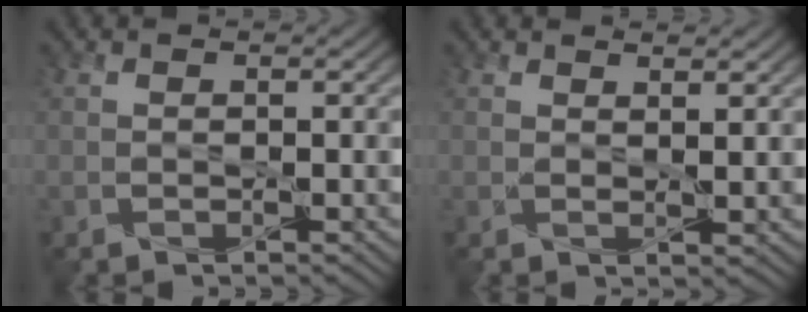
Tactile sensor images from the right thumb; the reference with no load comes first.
{"total": 1.8, "force": [1.4, 0.1, 1.2], "torque": [-0.022, -0.003, 0.033]}